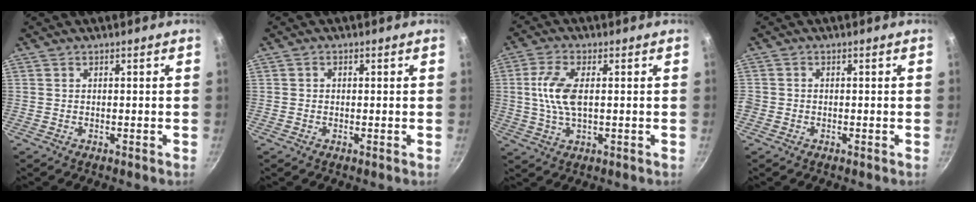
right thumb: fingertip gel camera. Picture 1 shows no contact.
{"total": 0.8, "force": [0.0, 0.7, 0.4], "torque": [-0.006, 0.005, 0.000]}
{"total": 8.1, "force": [0.7, 3.7, 7.1], "torque": [-0.149, 0.005, 0.011]}
{"total": 1.2, "force": [-0.5, 1.0, 0.3], "torque": [-0.007, 0.001, -0.012]}